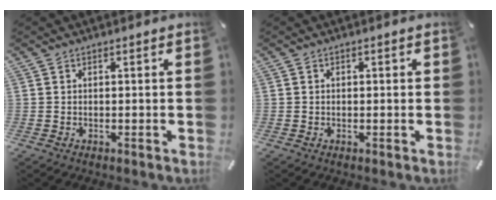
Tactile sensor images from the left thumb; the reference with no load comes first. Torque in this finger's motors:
{"motor_torque": [-0.04, -0.31, 0.06, 0.04, -0.01]}